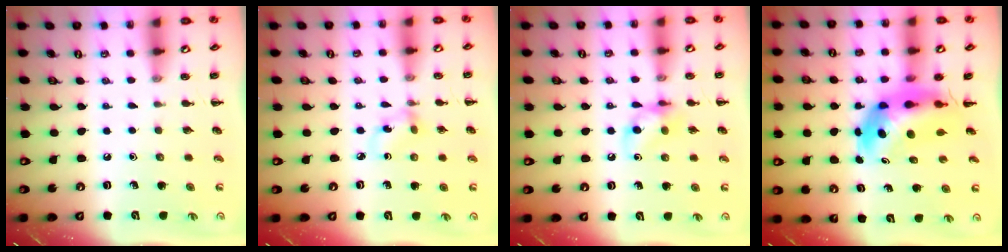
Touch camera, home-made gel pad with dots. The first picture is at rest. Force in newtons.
{"total": 2.8, "press": 2.8, "slide": 0.7}
{"total": 8.6, "press": 8.6, "slide": 0.6}
{"total": 7.3, "press": 6.9, "slide": 2.6}